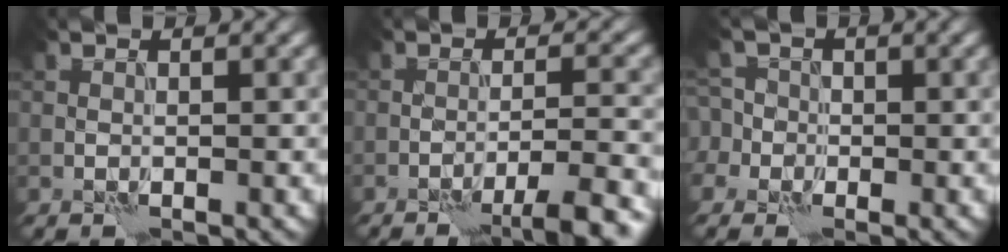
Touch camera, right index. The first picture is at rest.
{"total": 6.0, "force": [-4.3, 0.9, 4.1], "torque": [-0.052, 0.004, -0.065]}
{"total": 4.2, "force": [-0.8, 3.9, 1.4], "torque": [-0.018, 0.015, -0.051]}